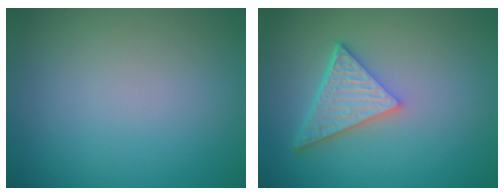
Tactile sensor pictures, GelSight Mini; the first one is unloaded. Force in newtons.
{"total": 5.0, "press": 3.7, "slide": 3.3}